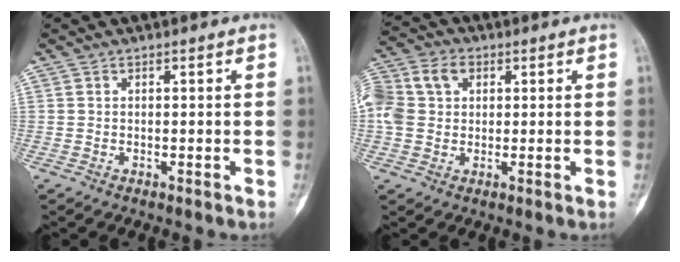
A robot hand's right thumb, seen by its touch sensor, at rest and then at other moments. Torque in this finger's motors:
{"motor_torque": [-0.78, 1.61, 0.88, -0.07, 0.26]}